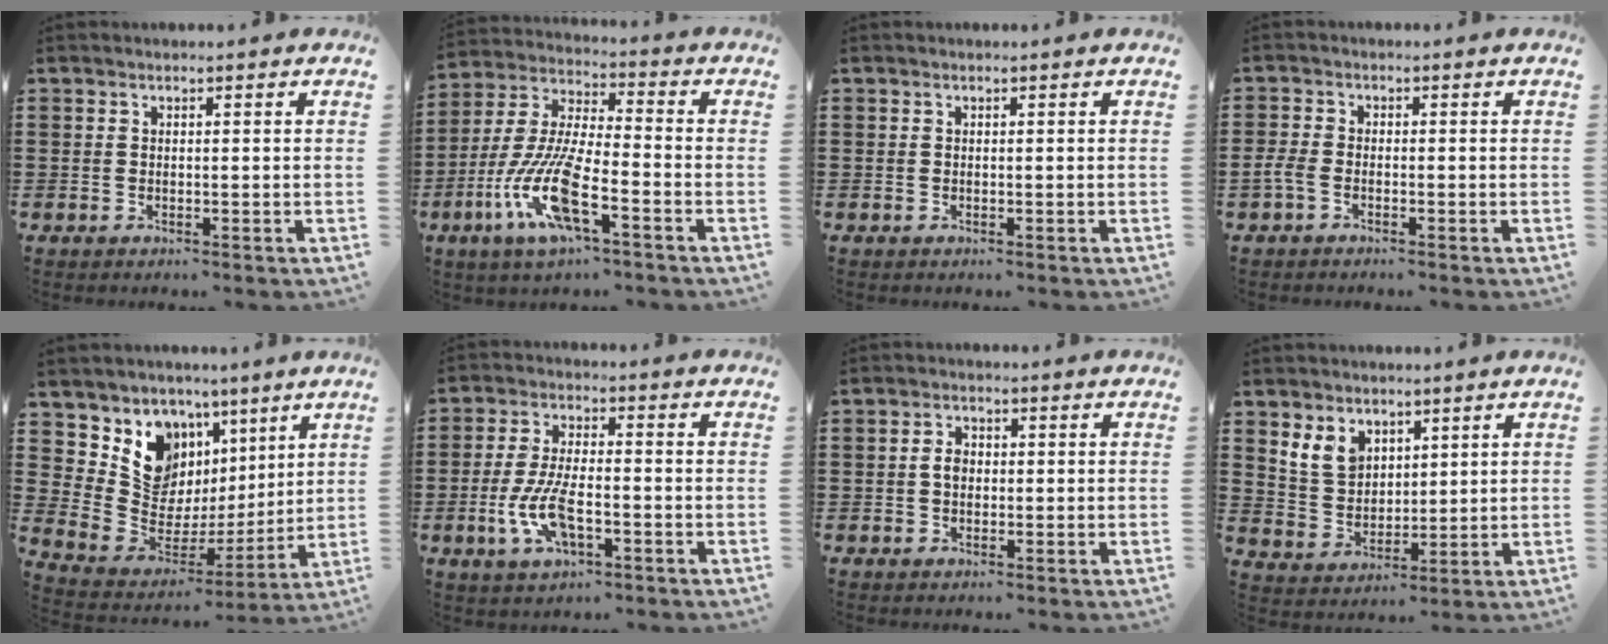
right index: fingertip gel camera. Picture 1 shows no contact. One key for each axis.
{"total": 12.1, "fx": -6.0, "fy": 2.5, "fz": 10.1, "tx": -0.244, "ty": -0.015, "tz": -0.125}
{"total": 0.0}
{"total": 2.2, "fx": -1.3, "fy": 1.0, "fz": 1.4, "tx": -0.040, "ty": -0.001, "tz": -0.029}
{"total": 9.7, "fx": 5.2, "fy": 7.9, "fz": 2.0, "tx": -0.076, "ty": -0.059, "tz": 0.101}
{"total": 8.0, "fx": -2.5, "fy": 3.2, "fz": 6.9, "tx": -0.156, "ty": -0.009, "tz": -0.049}
{"total": 2.3, "fx": -0.1, "fy": 1.6, "fz": 1.7, "tx": -0.034, "ty": 0.005, "tz": -0.003}
{"total": 6.1, "fx": 3.5, "fy": 4.5, "fz": 2.2, "tx": -0.067, "ty": 0.012, "tz": 0.067}